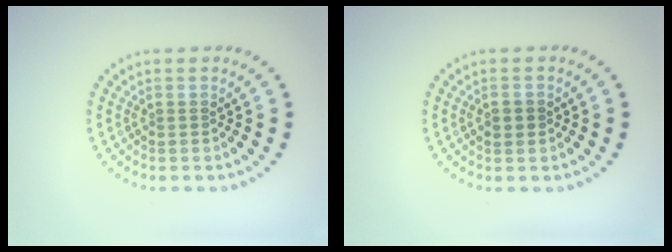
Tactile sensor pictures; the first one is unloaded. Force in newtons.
{"total": 1.8, "press": 1.8, "slide": 0.2}